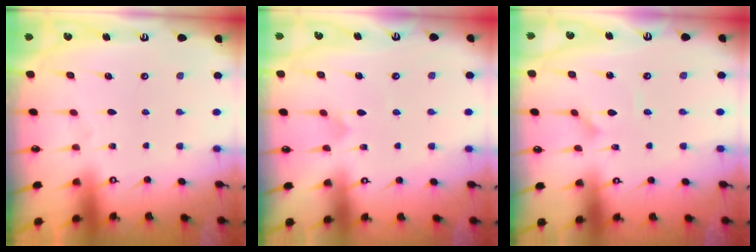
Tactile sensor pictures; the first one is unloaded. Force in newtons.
{"total": 4.3, "press": 4.3, "slide": 0.3}
{"total": 1.0, "press": 1.0, "slide": 0.1}